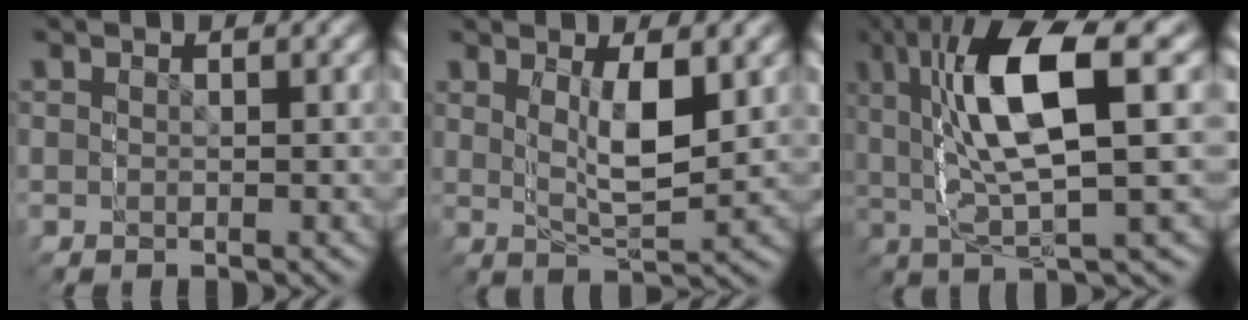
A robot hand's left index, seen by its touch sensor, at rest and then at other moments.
{"total": 4.2, "force": [3.3, 1.2, 2.3], "torque": [-0.060, 0.015, 0.040]}
{"total": 9.6, "force": [3.5, 5.2, 7.3], "torque": [-0.154, 0.020, 0.053]}